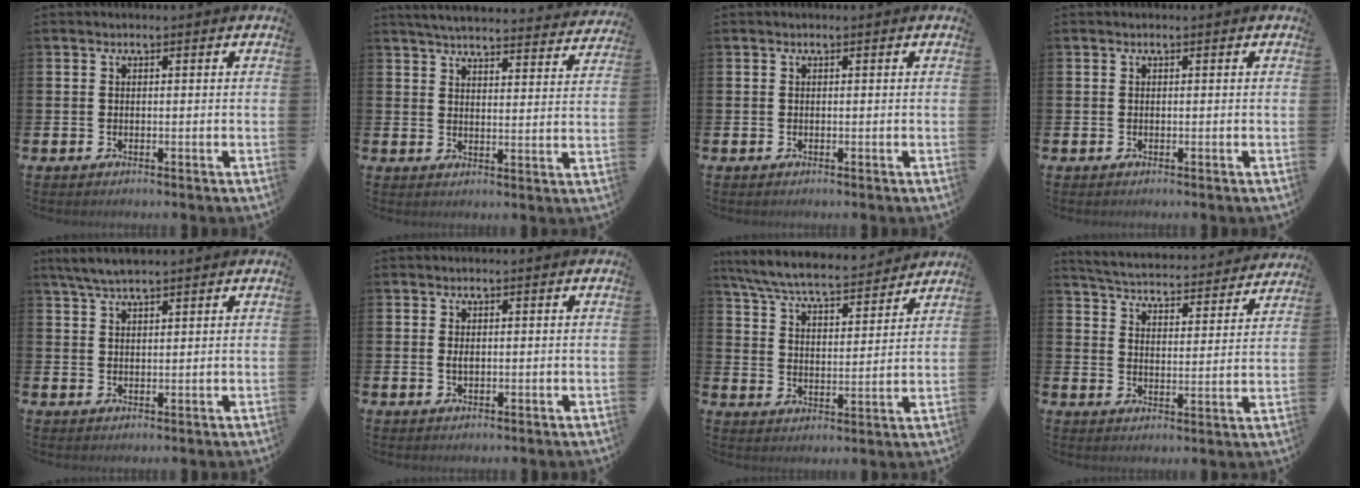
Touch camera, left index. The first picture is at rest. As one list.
[{"total": 5.0, "force": [4.9, 0.5, 0.8], "torque": [-0.030, -0.036, 0.084]}, {"total": 0.0}, {"total": 0.0}, {"total": 4.1, "force": [3.6, 0.8, 1.9], "torque": [-0.043, -0.004, 0.065]}, {"total": 0.9, "force": [0.2, 0.5, 0.7], "torque": [-0.008, 0.002, 0.001]}, {"total": 7.6, "force": [7.1, 1.0, 2.5], "torque": [-0.080, -0.044, 0.124]}, {"total": 4.9, "force": [4.8, 0.5, 0.7], "torque": [-0.039, -0.040, 0.080]}]